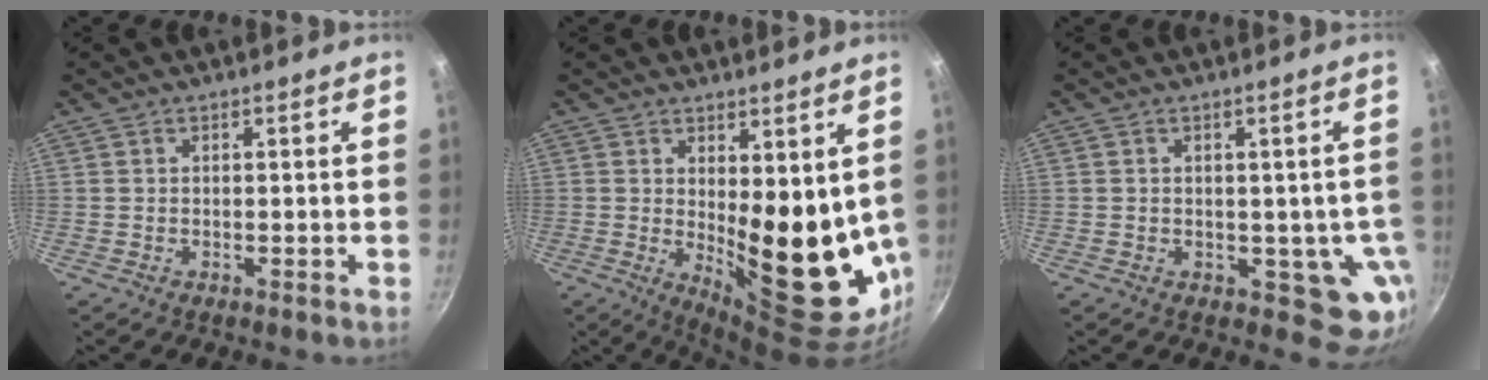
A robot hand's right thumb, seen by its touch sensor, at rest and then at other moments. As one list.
[{"total": 15.3, "force": [2.2, 6.3, 13.8], "torque": [-0.155, -0.052, 0.047]}, {"total": 7.0, "force": [-1.0, 4.6, 5.1], "torque": [-0.029, 0.000, -0.008]}]